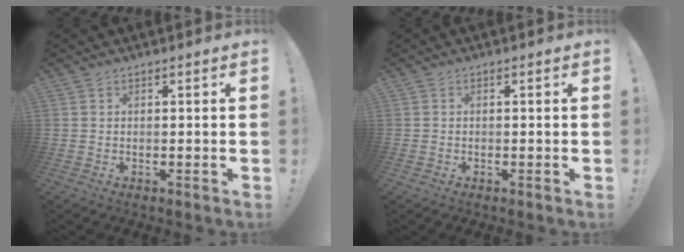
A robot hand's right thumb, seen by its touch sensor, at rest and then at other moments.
{"total": 0.0}